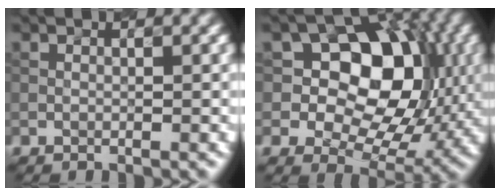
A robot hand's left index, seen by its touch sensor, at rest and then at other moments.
{"total": 10.3, "force": [2.0, 7.4, 6.8], "torque": [-0.092, 0.008, 0.024]}